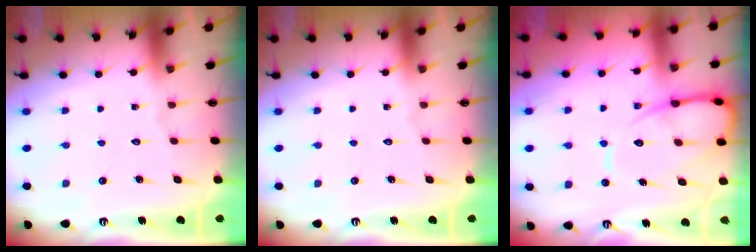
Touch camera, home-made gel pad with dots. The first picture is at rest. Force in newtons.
{"total": 0.0}
{"total": 11.7, "press": 11.6, "slide": 1.4}